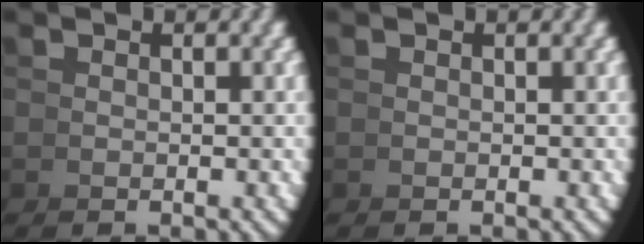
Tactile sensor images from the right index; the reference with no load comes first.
{"total": 0.0}